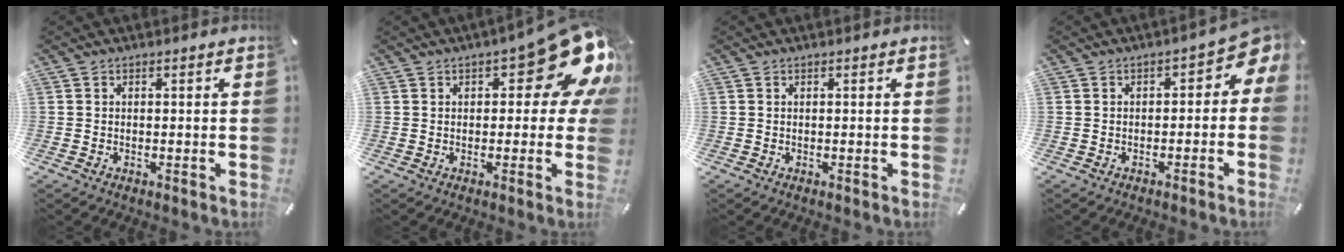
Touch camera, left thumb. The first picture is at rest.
{"total": 16.8, "force": [7.2, 7.0, 13.5], "torque": [-0.167, -0.049, 0.119]}
{"total": 0.0}
{"total": 5.0, "force": [0.4, 3.2, 3.9], "torque": [-0.047, -0.012, -0.003]}